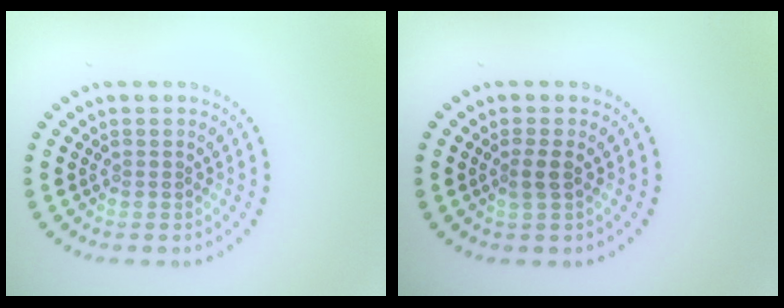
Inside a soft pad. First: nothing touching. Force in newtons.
{"total": 1.3, "press": 1.1, "slide": 0.6}